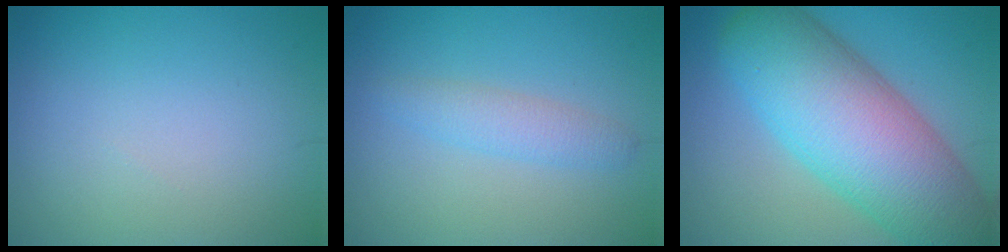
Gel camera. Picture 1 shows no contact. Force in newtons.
{"total": 2.1, "press": 2.1, "slide": 0.2}
{"total": 12.5, "press": 12.5, "slide": 0.6}